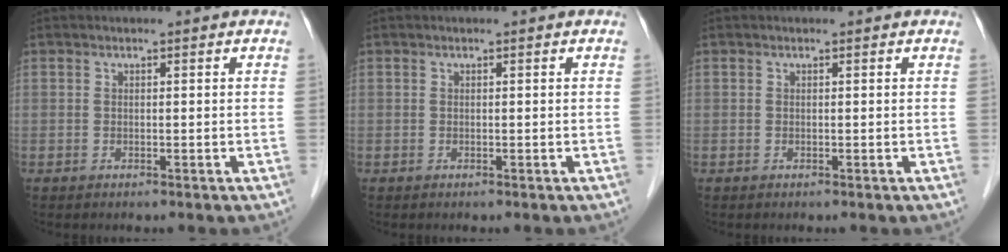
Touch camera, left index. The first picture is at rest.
{"total": 0.0}
{"total": 0.0}